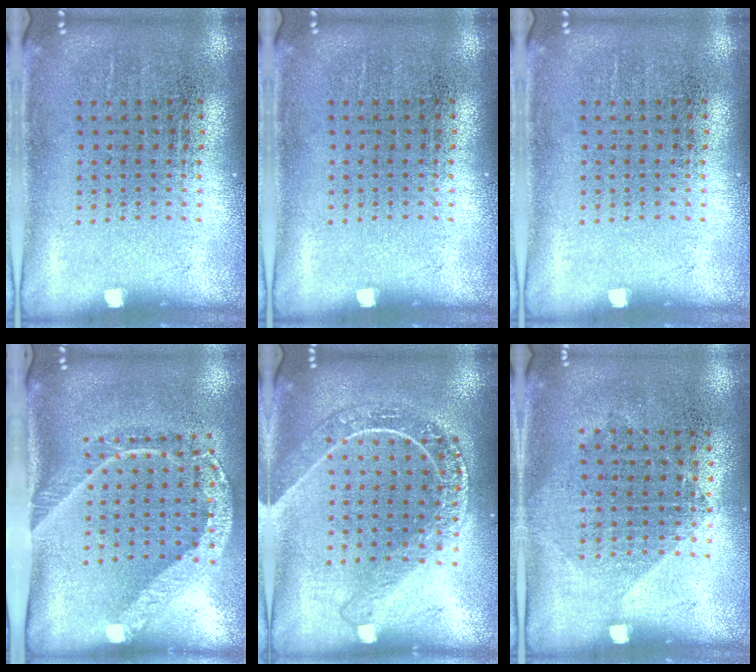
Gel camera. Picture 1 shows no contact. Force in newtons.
{"total": 0.0}
{"total": 0.0}
{"total": 2.0, "press": 1.4, "slide": 1.4}
{"total": 1.9, "press": 1.7, "slide": 0.8}
{"total": 1.0, "press": 0.9, "slide": 0.5}